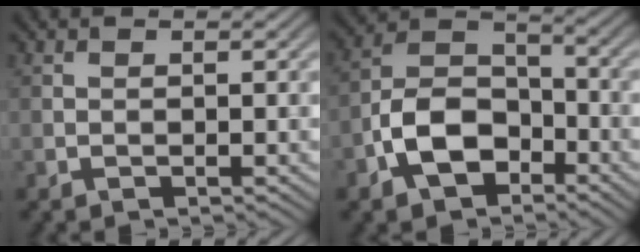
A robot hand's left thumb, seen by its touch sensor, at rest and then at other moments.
{"total": 8.9, "force": [-4.2, 5.5, 5.6], "torque": [-0.113, 0.004, -0.093]}